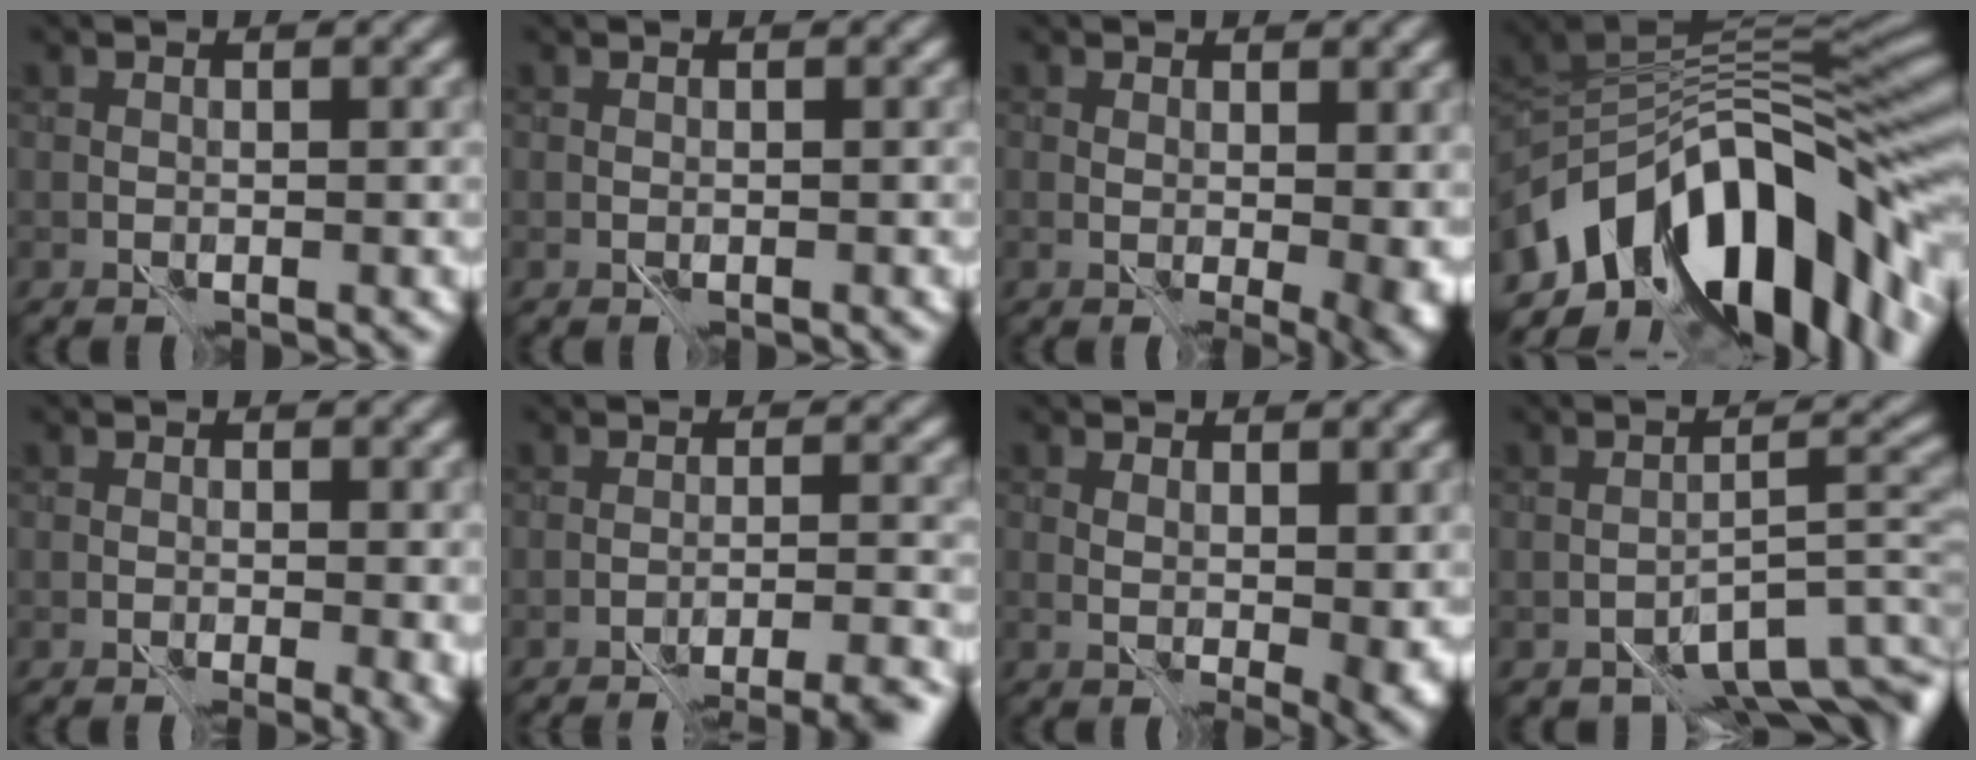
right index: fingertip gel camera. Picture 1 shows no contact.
{"total": 0.0}
{"total": 4.7, "force": [0.2, 2.3, 4.1], "torque": [-0.050, -0.006, 0.011]}
{"total": 12.8, "force": [-5.1, 6.9, 9.5], "torque": [-0.143, 0.023, -0.094]}
{"total": 2.3, "force": [-0.1, 1.2, 2.0], "torque": [-0.022, -0.002, -0.003]}
{"total": 8.6, "force": [-7.9, 1.2, 3.1], "torque": [-0.028, 0.004, -0.086]}
{"total": 4.8, "force": [1.2, 2.3, 4.0], "torque": [-0.061, -0.006, 0.029]}
{"total": 7.0, "force": [-4.2, 2.9, 4.8], "torque": [-0.052, -0.005, -0.063]}